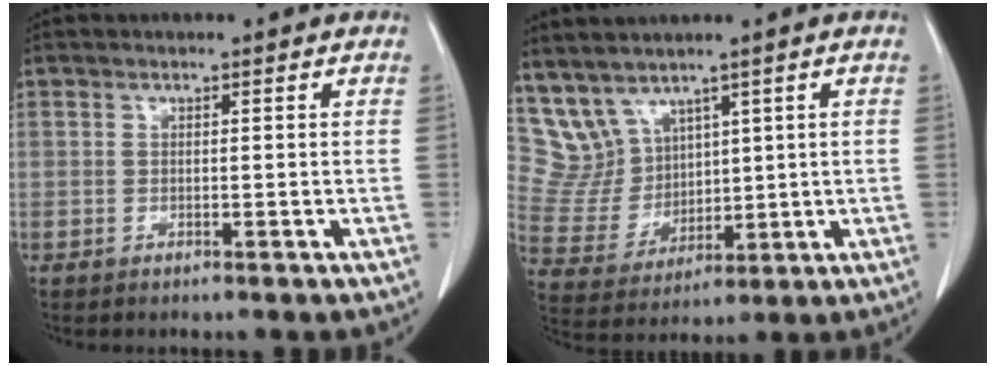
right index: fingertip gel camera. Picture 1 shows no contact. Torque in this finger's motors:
{"motor_torque": [-0.39, 0.49, -0.12, -0.03]}